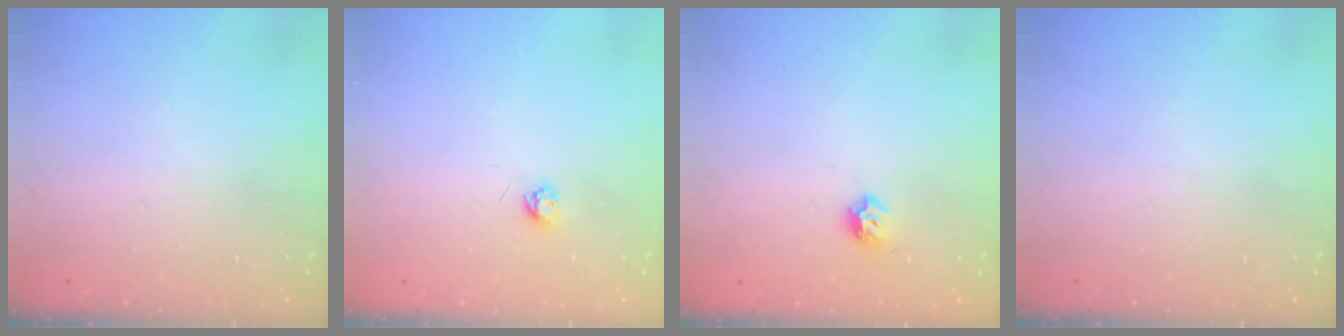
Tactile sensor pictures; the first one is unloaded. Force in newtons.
{"total": 3.7, "press": 3.7, "slide": 0.3}
{"total": 4.4, "press": 4.3, "slide": 0.9}
{"total": 0.0}